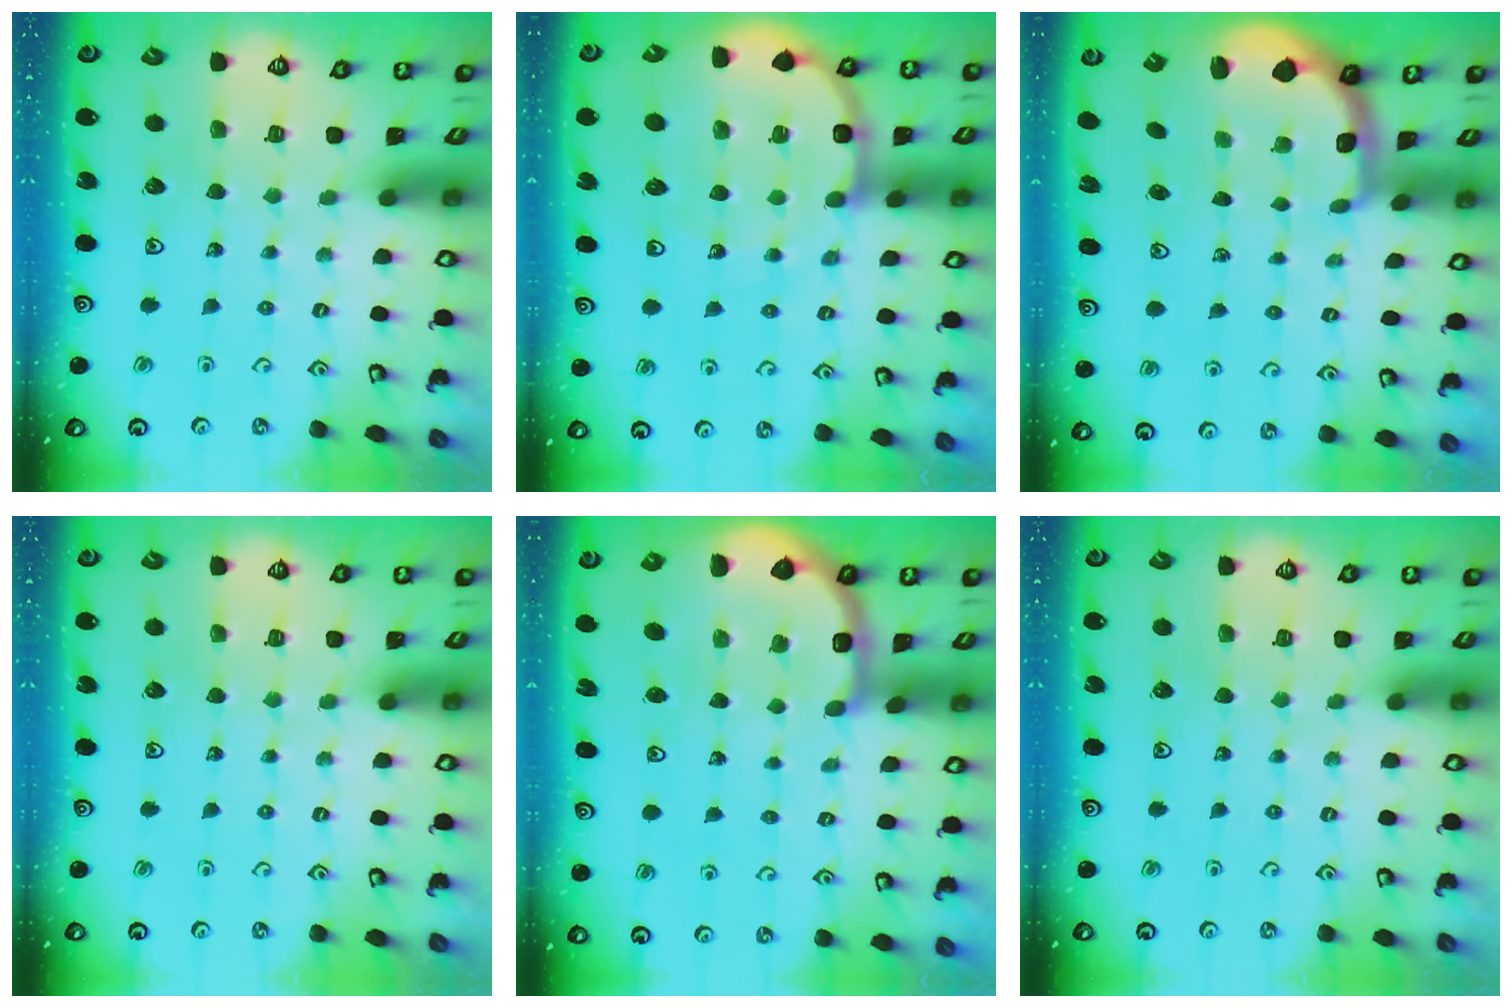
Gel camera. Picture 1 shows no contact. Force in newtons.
{"total": 11.8, "press": 11.6, "slide": 2.1}
{"total": 1.0, "press": 0.9, "slide": 0.2}
{"total": 0.0}
{"total": 6.7, "press": 6.5, "slide": 1.7}
{"total": 0.0}